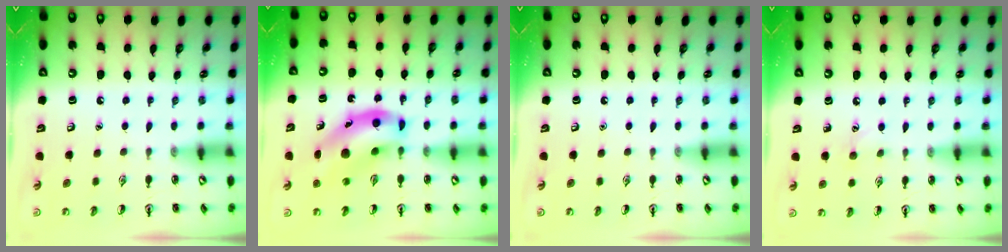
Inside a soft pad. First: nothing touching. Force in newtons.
{"total": 12.8, "press": 12.4, "slide": 3.5}
{"total": 0.0}
{"total": 4.4, "press": 4.2, "slide": 1.3}